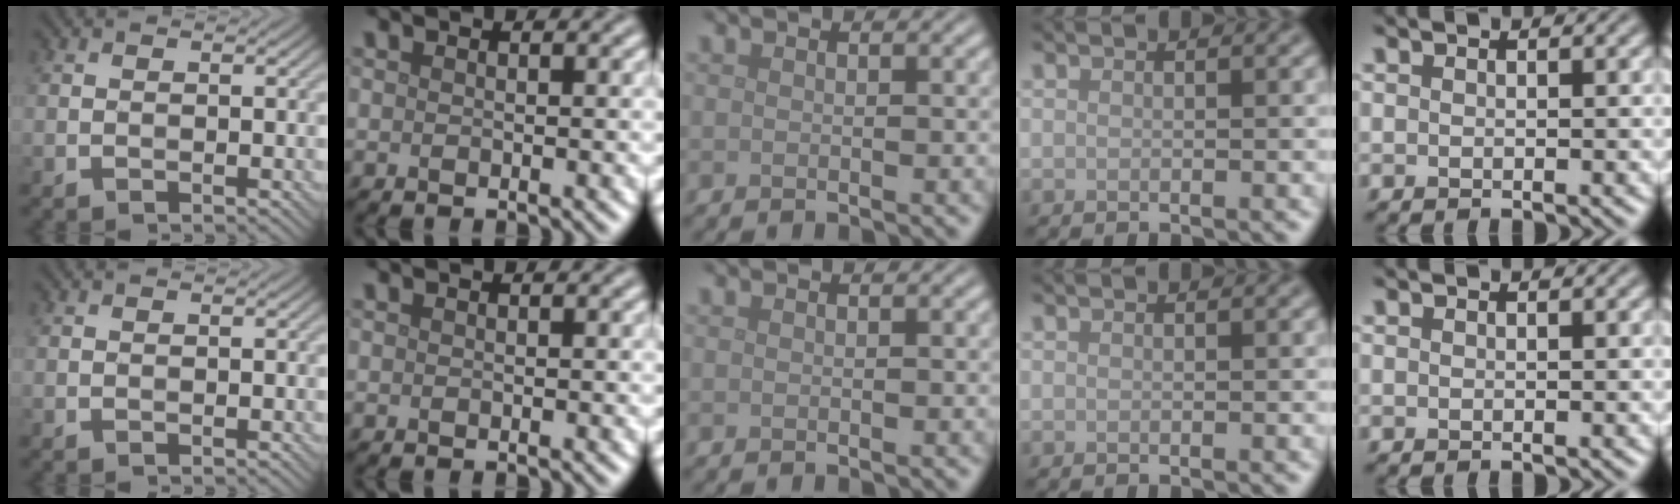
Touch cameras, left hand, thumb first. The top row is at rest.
{}